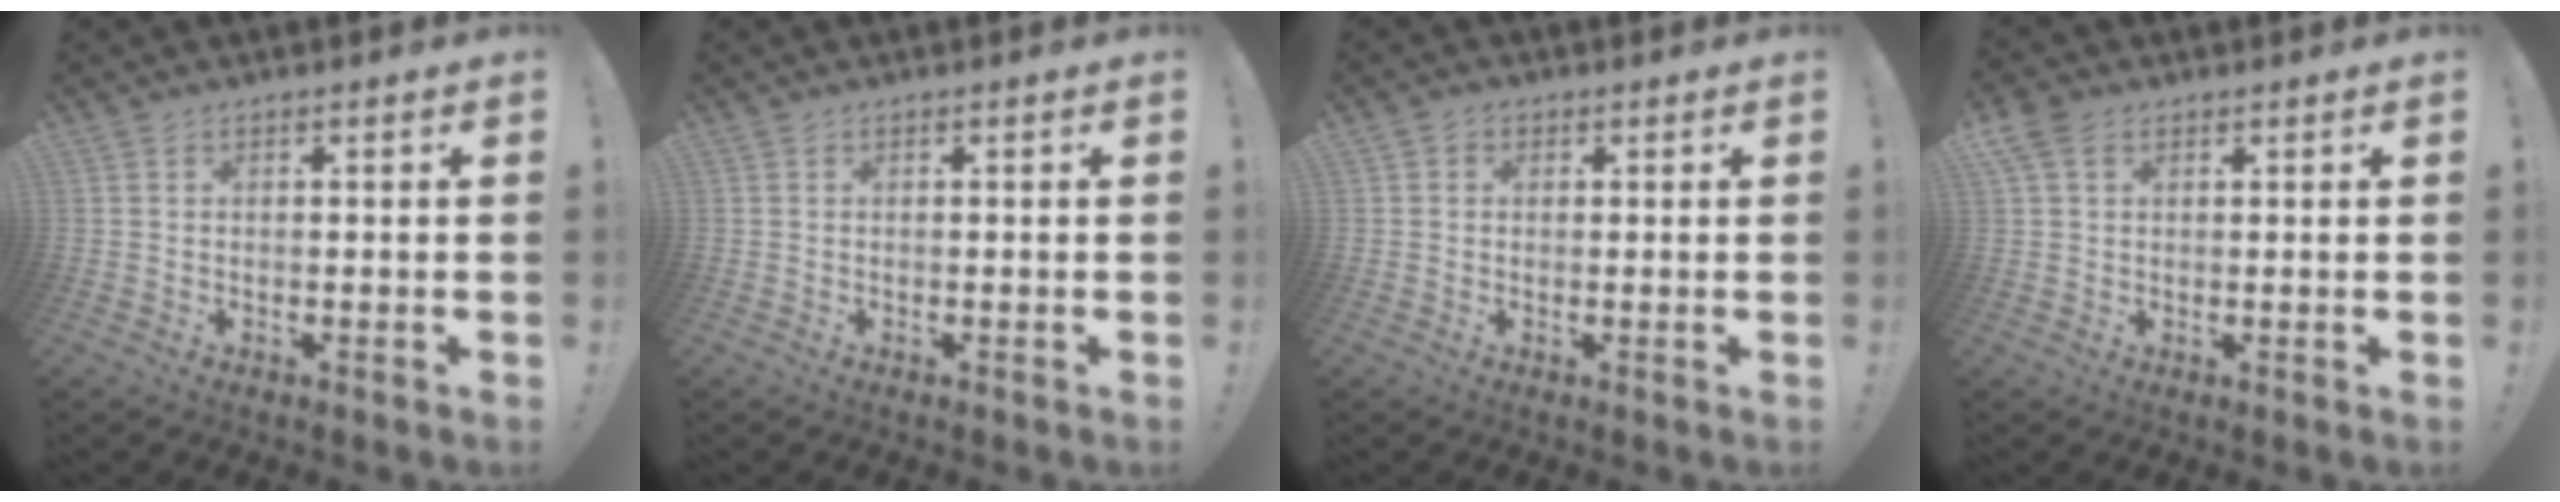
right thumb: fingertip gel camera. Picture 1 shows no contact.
{"total": 0.0}
{"total": 1.6, "force": [0.3, 1.5, 0.5], "torque": [-0.006, 0.002, 0.004]}
{"total": 4.7, "force": [2.3, 3.2, 2.7], "torque": [-0.051, 0.001, 0.047]}